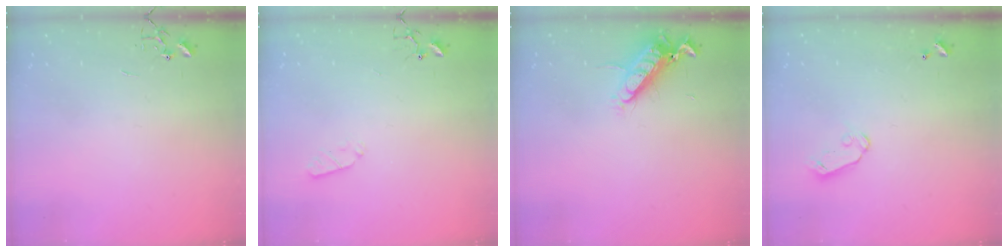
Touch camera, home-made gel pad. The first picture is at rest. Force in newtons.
{"total": 3.5, "press": 3.4, "slide": 0.5}
{"total": 13.5, "press": 13.3, "slide": 1.9}
{"total": 5.4, "press": 5.4, "slide": 0.5}